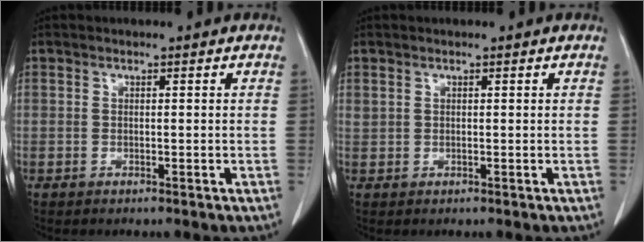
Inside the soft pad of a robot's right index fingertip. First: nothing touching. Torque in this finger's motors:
{"motor_torque": [0.06, -0.01, 0.01, 0.02]}